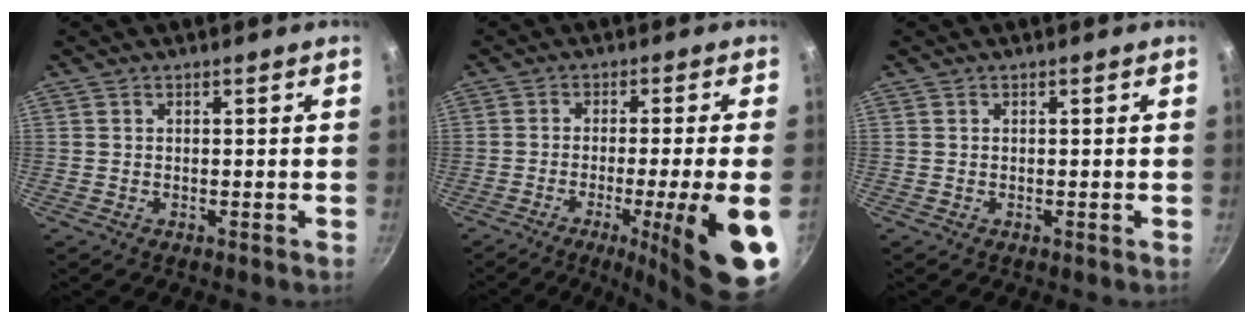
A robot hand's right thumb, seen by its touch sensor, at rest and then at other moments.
{"total": 16.3, "force": [-5.8, 1.5, 15.2], "torque": [-0.209, 0.001, -0.079]}
{"total": 0.0}